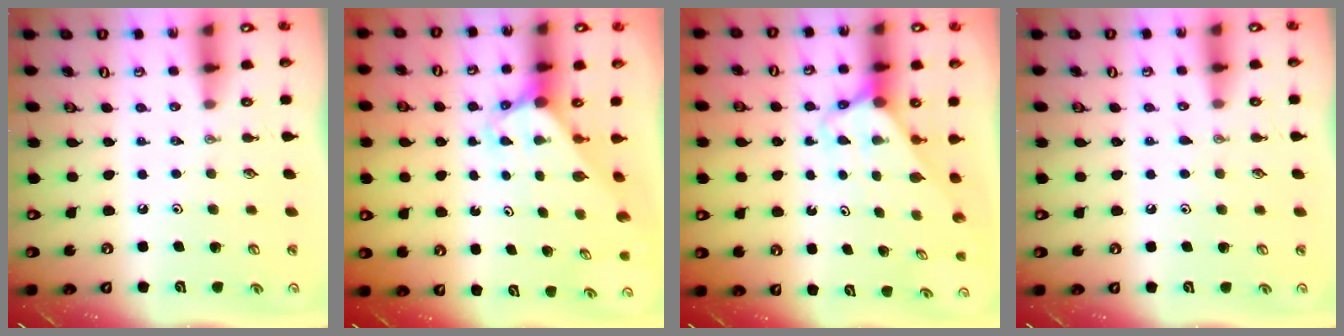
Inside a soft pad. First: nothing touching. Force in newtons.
{"total": 3.0, "press": 3.0, "slide": 0.2}
{"total": 2.9, "press": 2.9, "slide": 0.2}
{"total": 4.9, "press": 4.8, "slide": 0.6}